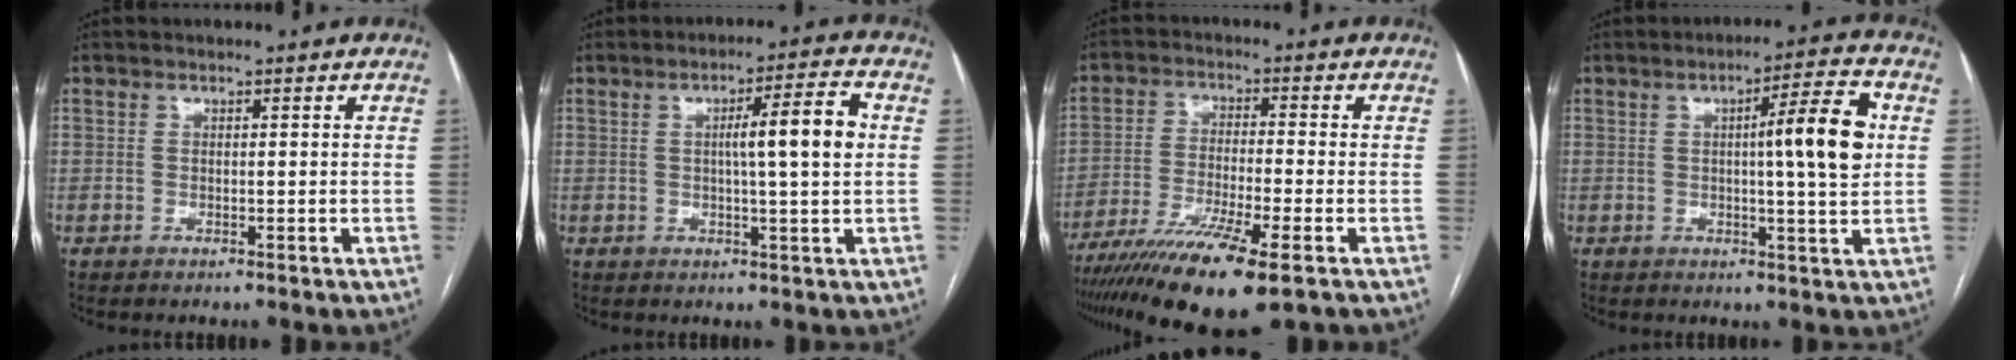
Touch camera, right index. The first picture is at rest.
{"total": 7.8, "force": [0.9, 0.0, 7.8], "torque": [-0.118, 0.008, 0.011]}
{"total": 13.1, "force": [-8.3, 0.4, 10.1], "torque": [-0.189, -0.033, -0.144]}
{"total": 9.8, "force": [1.4, 0.4, 9.6], "torque": [-0.140, 0.009, 0.019]}